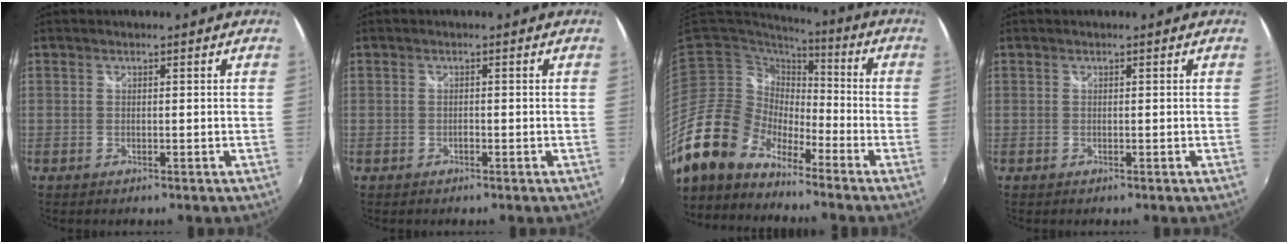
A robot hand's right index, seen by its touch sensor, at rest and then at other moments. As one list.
[{"total": 0.6, "force": [-0.5, 0.2, 0.2], "torque": [-0.003, -0.002, -0.008]}, {"total": 14.0, "force": [-11.4, 6.7, 4.5], "torque": [-0.090, 0.007, -0.223]}, {"total": 0.0}]